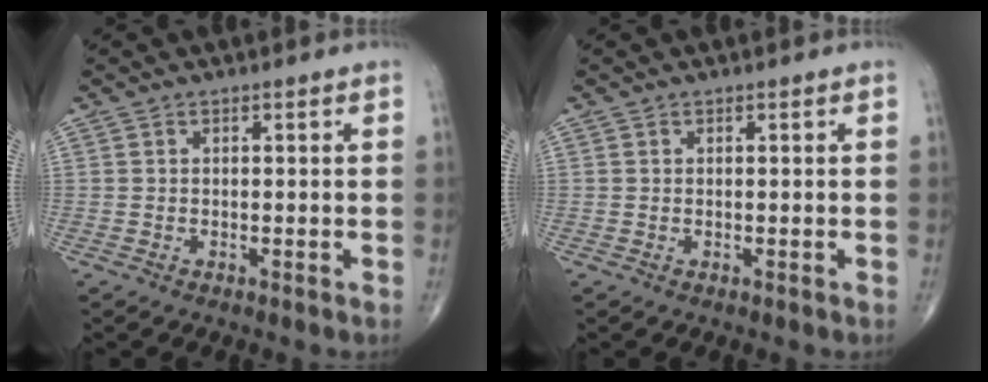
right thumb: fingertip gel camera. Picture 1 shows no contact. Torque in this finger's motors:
{"motor_torque": [0.18, 0.49, 0.13, 0.01, -0.06]}